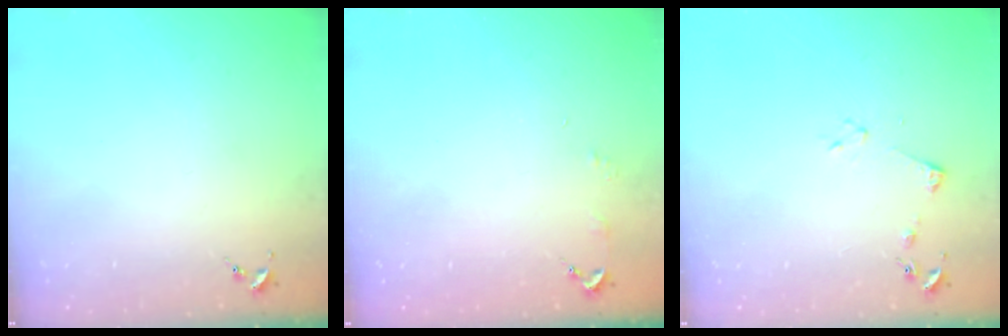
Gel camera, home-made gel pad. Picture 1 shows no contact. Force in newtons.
{"total": 2.9, "press": 2.8, "slide": 0.3}
{"total": 4.5, "press": 4.5, "slide": 0.6}